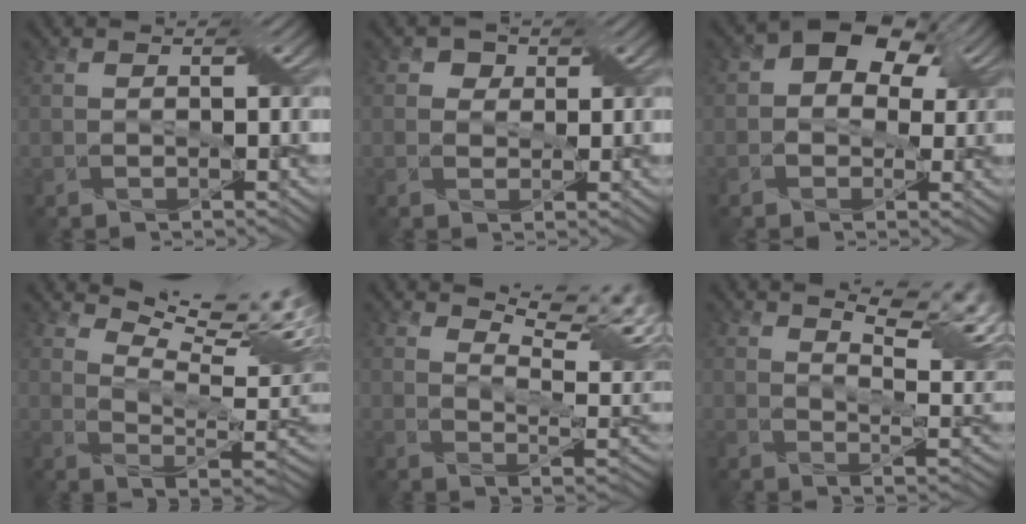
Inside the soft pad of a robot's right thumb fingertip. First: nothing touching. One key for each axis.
{"total": 2.2, "fx": 1.0, "fy": 1.9, "fz": 0.5, "tx": -0.008, "ty": -0.003, "tz": 0.012}
{"total": 9.1, "fx": 3.3, "fy": 6.6, "fz": 5.3, "tx": -0.087, "ty": 0.032, "tz": 0.037}
{"total": 13.2, "fx": 8.9, "fy": 3.8, "fz": 9.0, "tx": -0.155, "ty": 0.003, "tz": 0.131}
{"total": 10.9, "fx": 7.8, "fy": 3.1, "fz": 7.0, "tx": -0.126, "ty": -0.001, "tz": 0.119}
{"total": 10.0, "fx": 6.4, "fy": 3.0, "fz": 7.0, "tx": -0.115, "ty": 0.002, "tz": 0.091}